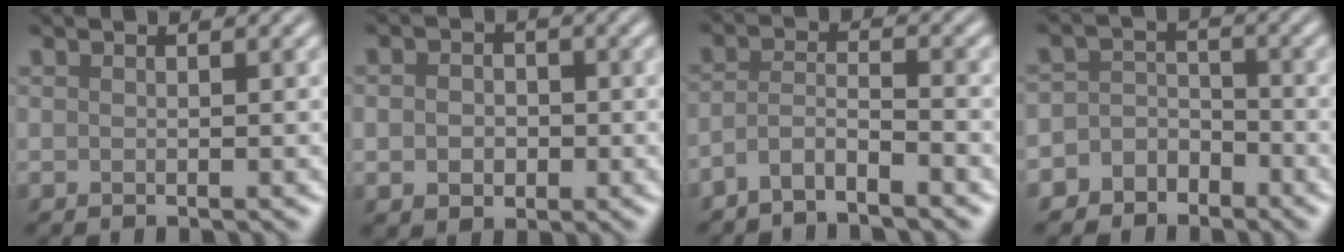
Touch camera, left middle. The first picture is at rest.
{"total": 2.9, "force": [-0.2, 2.3, 1.7], "torque": [-0.020, -0.004, -0.012]}
{"total": 2.8, "force": [-2.2, 0.5, 1.6], "torque": [-0.032, 0.003, -0.052]}
{"total": 4.0, "force": [-2.7, 3.0, 0.2], "torque": [0.040, 0.007, -0.063]}